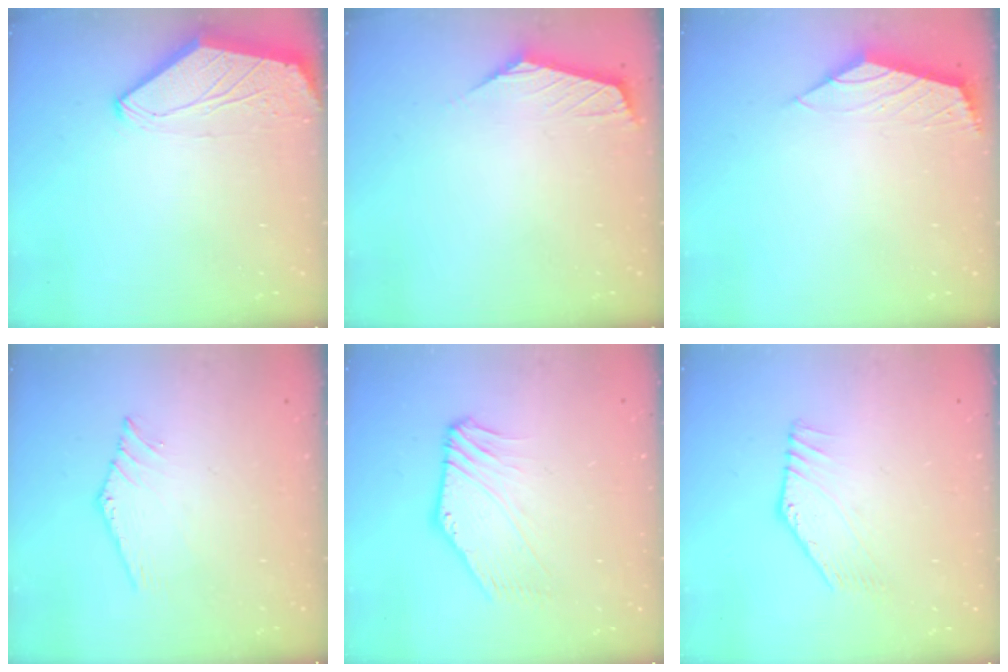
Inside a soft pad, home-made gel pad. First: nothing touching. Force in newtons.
{"total": 1.0, "press": 1.0, "slide": 0.2}
{"total": 2.3, "press": 2.3, "slide": 0.6}
{"total": 0.0}
{"total": 1.7, "press": 1.7, "slide": 0.5}
{"total": 2.8, "press": 2.8, "slide": 0.2}